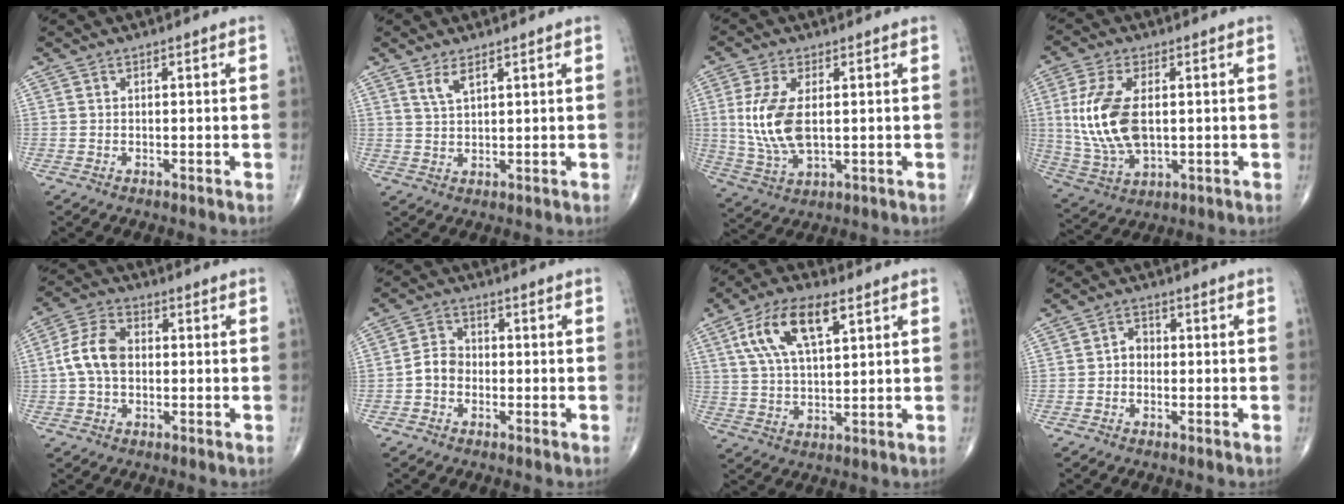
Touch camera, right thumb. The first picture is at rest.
{"total": 3.0, "force": [2.0, 0.9, 2.1], "torque": [-0.043, -0.010, 0.043]}
{"total": 10.7, "force": [1.1, 5.3, 9.2], "torque": [-0.200, -0.009, 0.031]}
{"total": 13.8, "force": [1.3, 7.4, 11.5], "torque": [-0.245, -0.010, 0.034]}
{"total": 8.1, "force": [-0.1, 5.3, 6.1], "torque": [-0.119, 0.023, -0.009]}
{"total": 4.1, "force": [-1.3, 3.3, 2.1], "torque": [-0.027, 0.017, -0.033]}
{"total": 12.8, "force": [5.4, 5.5, 10.2], "torque": [-0.190, 0.000, 0.099]}
{"total": 2.4, "force": [-0.4, 1.9, 1.3], "torque": [-0.007, 0.012, -0.015]}